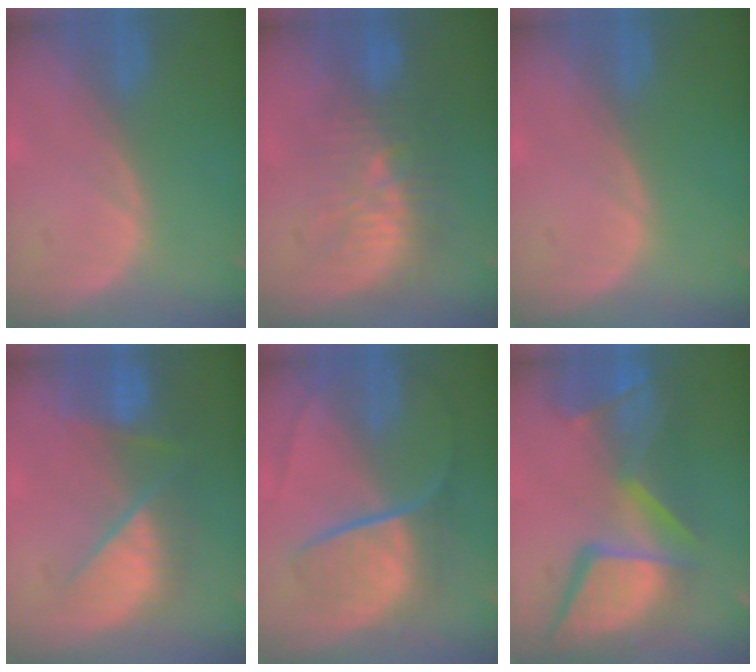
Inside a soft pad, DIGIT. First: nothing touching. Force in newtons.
{"total": 9.5, "press": 9.1, "slide": 2.8}
{"total": 0.0}
{"total": 9.6, "press": 8.2, "slide": 5.1}
{"total": 9.2, "press": 7.6, "slide": 5.2}
{"total": 13.9, "press": 11.3, "slide": 8.2}